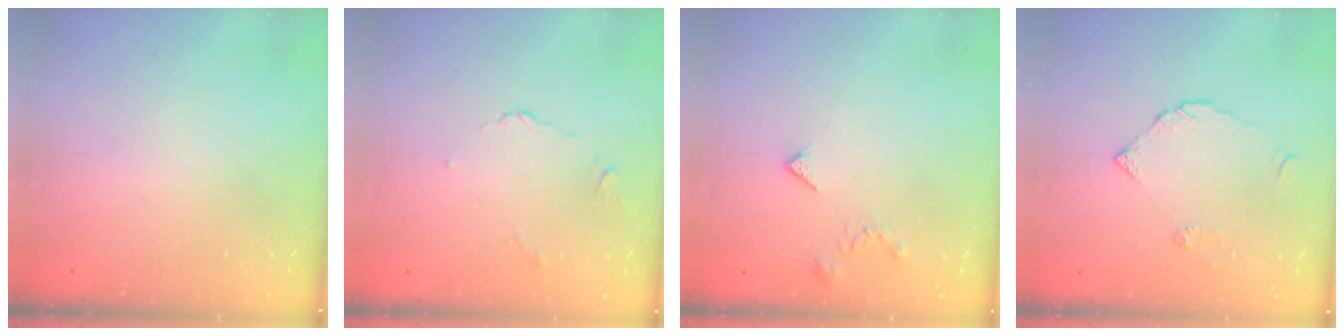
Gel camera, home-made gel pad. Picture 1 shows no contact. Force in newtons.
{"total": 2.9, "press": 2.8, "slide": 0.6}
{"total": 3.0, "press": 2.9, "slide": 0.4}
{"total": 3.9, "press": 3.8, "slide": 0.4}